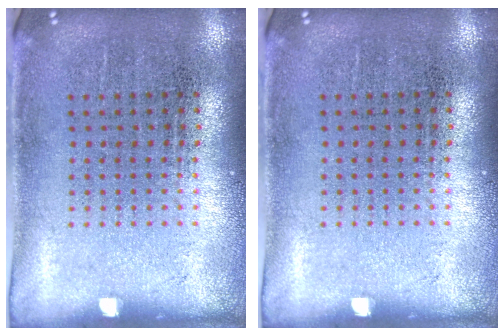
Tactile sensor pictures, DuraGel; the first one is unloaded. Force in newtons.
{"total": 0.0}